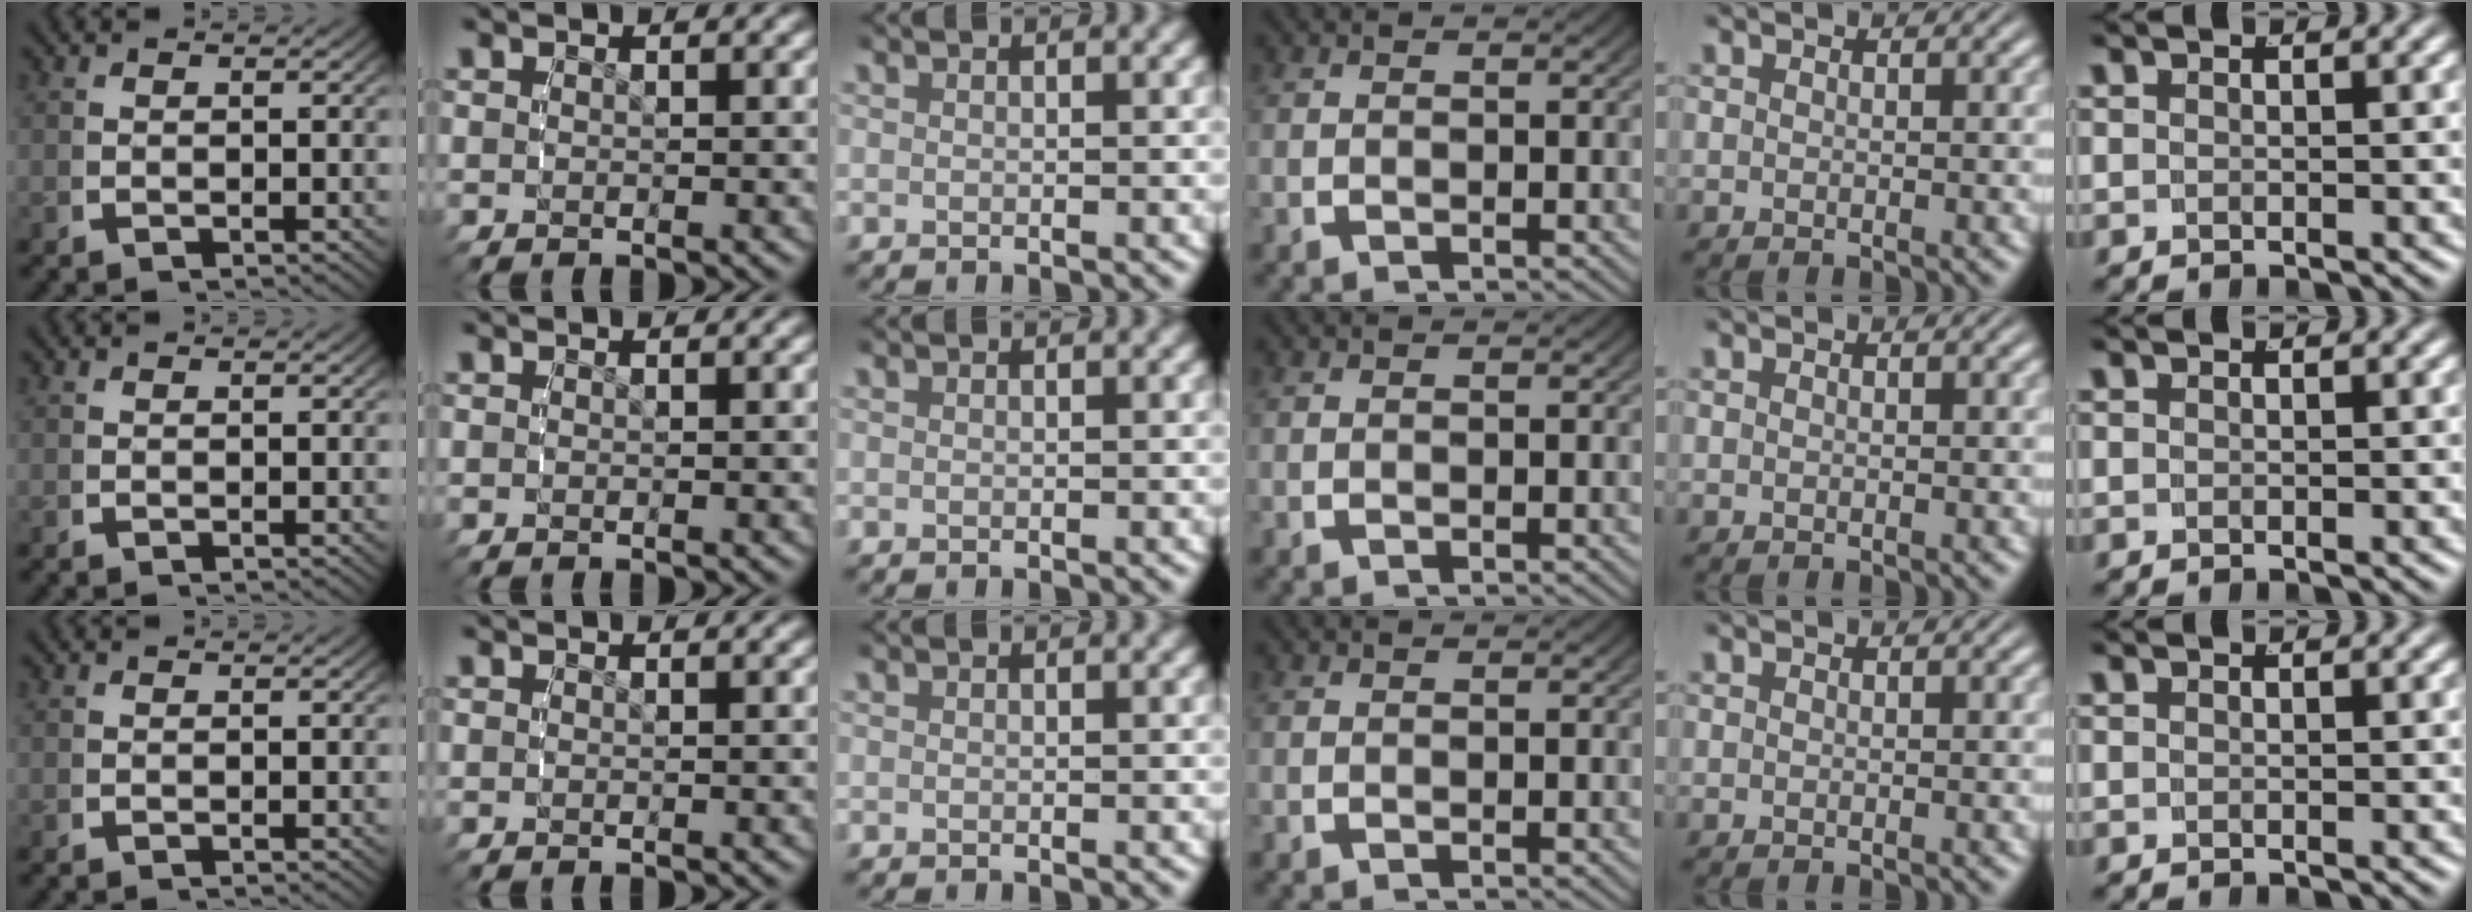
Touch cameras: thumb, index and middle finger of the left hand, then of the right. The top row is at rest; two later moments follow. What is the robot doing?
{"motion": "reach", "object": "air blower"}